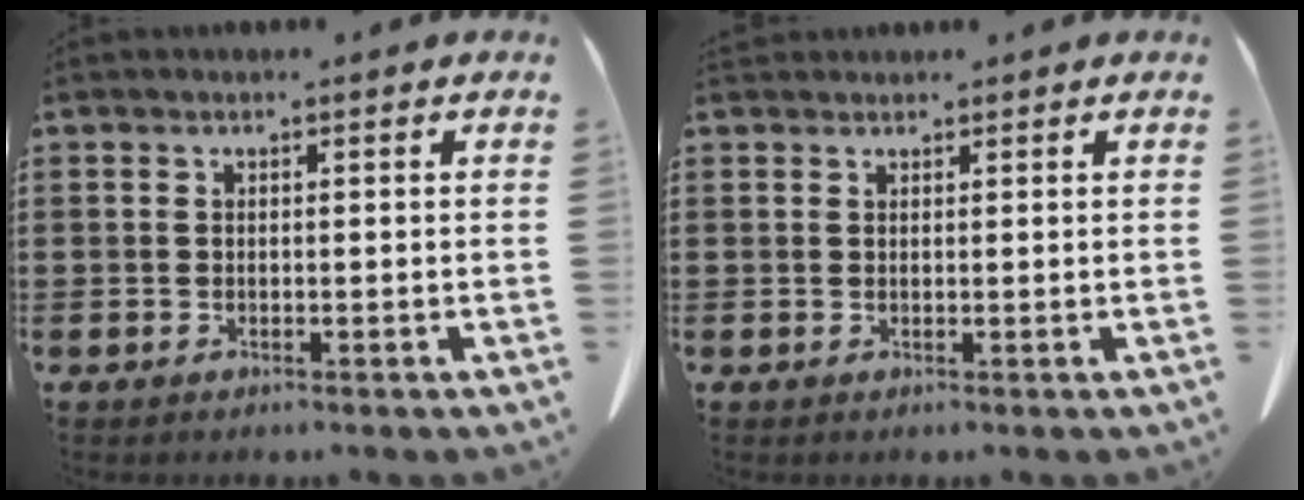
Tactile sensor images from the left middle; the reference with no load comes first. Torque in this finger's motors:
{"motor_torque": [0.17, 0.16, 0.09, 0.03]}